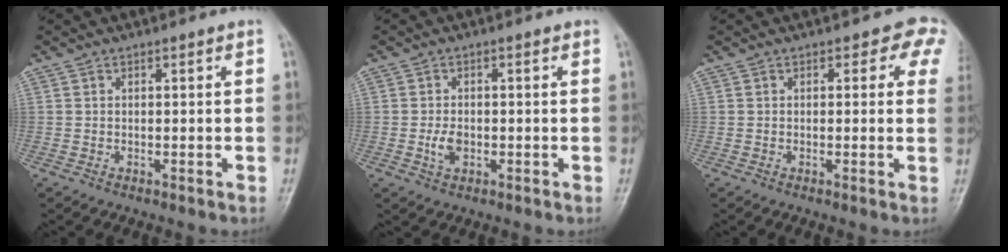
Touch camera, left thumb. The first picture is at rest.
{"total": 2.9, "force": [-0.6, 1.9, 2.1], "torque": [-0.038, 0.000, -0.012]}
{"total": 4.6, "force": [2.1, 2.9, 3.0], "torque": [0.006, -0.005, 0.006]}